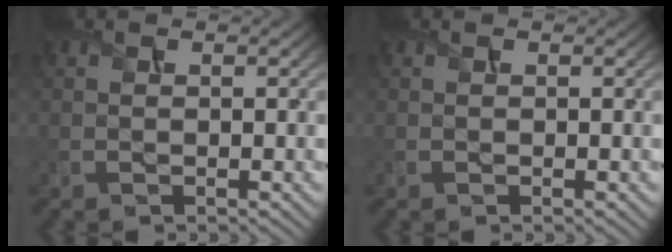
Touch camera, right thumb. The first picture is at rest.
{"total": 0.0}